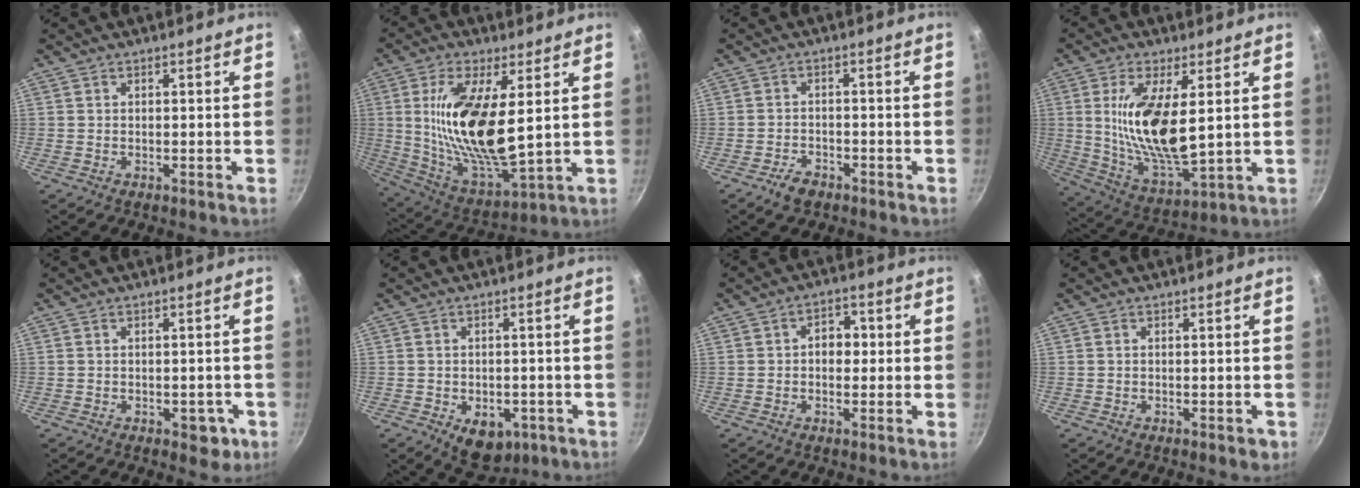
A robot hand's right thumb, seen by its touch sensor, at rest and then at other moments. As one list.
[{"total": 20.3, "force": [3.5, 7.7, 18.5], "torque": [-0.351, -0.032, 0.073]}, {"total": 3.7, "force": [-2.6, 2.0, 1.8], "torque": [-0.030, 0.021, -0.043]}, {"total": 16.7, "force": [3.0, 6.5, 15.1], "torque": [-0.285, -0.028, 0.064]}, {"total": 4.2, "force": [-1.6, 2.6, 2.9], "torque": [-0.012, 0.014, -0.010]}, {"total": 8.1, "force": [-3.1, 5.4, 5.2], "torque": [-0.044, 0.007, -0.028]}, {"total": 4.9, "force": [0.2, 3.7, 3.2], "torque": [-0.016, 0.012, -0.003]}, {"total": 1.9, "force": [-0.7, 0.9, 1.4], "torque": [-0.013, 0.005, -0.008]}]